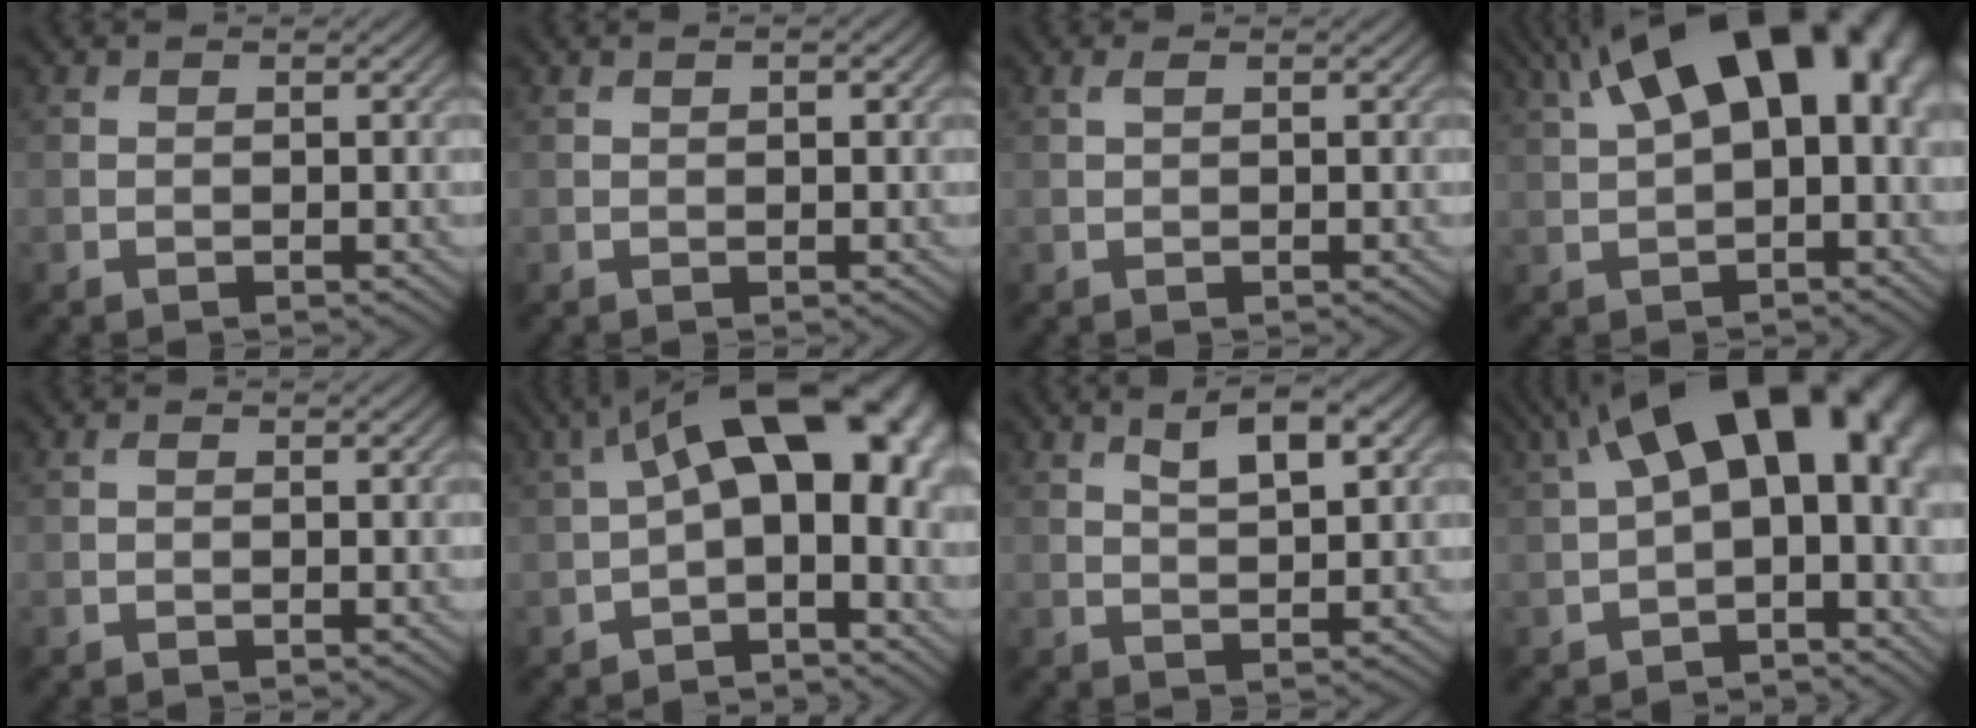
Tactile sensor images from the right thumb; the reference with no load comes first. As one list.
[{"total": 0.8, "force": [0.3, 0.2, 0.7], "torque": [-0.013, 0.002, 0.005]}, {"total": 0.6, "force": [0.3, 0.1, 0.5], "torque": [-0.015, 0.003, 0.008]}, {"total": 17.8, "force": [5.2, 9.0, 14.5], "torque": [-0.212, 0.041, 0.080]}, {"total": 0.0}, {"total": 13.8, "force": [1.0, 7.2, 11.7], "torque": [-0.193, 0.009, 0.017]}, {"total": 4.8, "force": [2.5, 1.3, 3.9], "torque": [-0.077, 0.004, 0.048]}, {"total": 17.2, "force": [3.6, 9.3, 14.0], "torque": [-0.207, 0.017, 0.070]}]